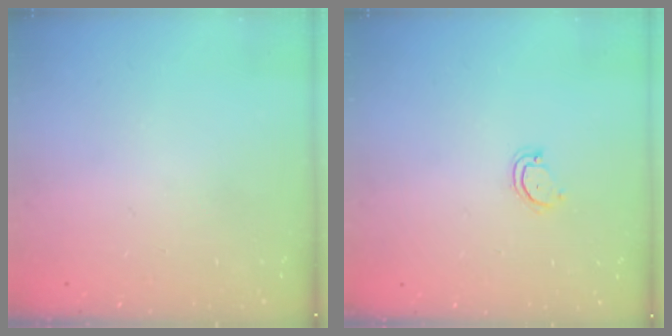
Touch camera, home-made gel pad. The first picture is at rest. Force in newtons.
{"total": 3.2, "press": 3.2, "slide": 0.2}